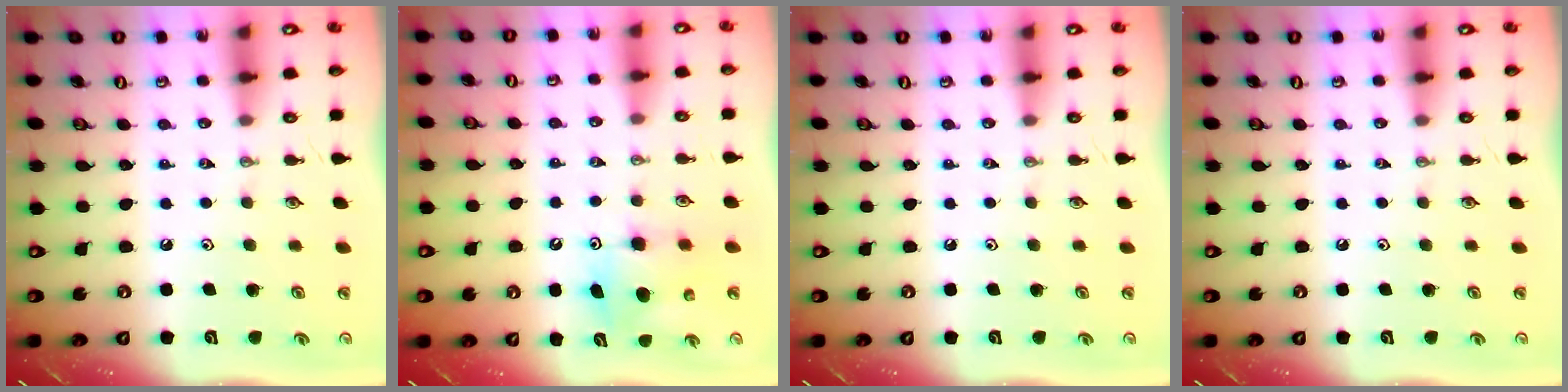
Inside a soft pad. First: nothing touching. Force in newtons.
{"total": 7.5, "press": 7.5, "slide": 0.5}
{"total": 0.0}
{"total": 0.0}